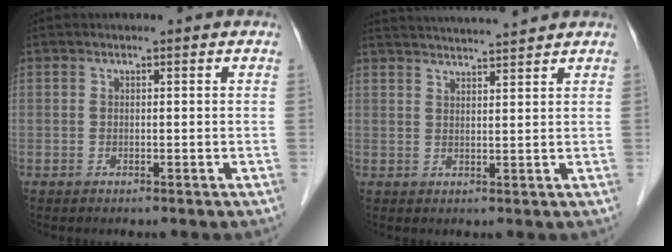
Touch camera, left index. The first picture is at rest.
{"total": 8.2, "force": [7.8, -0.9, 2.5], "torque": [-0.044, 0.017, 0.115]}